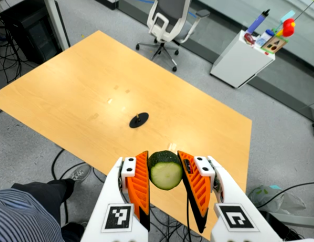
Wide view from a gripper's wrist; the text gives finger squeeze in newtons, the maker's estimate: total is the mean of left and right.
{"total": 10.0, "left": 9.1, "right": 10.8}